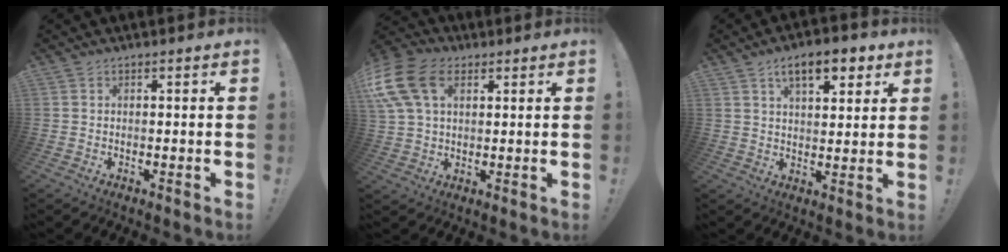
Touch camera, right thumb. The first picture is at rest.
{"total": 16.7, "force": [6.1, 11.0, 11.0], "torque": [-0.238, -0.018, 0.112]}
{"total": 10.2, "force": [5.7, 4.4, 7.3], "torque": [-0.103, -0.014, 0.097]}